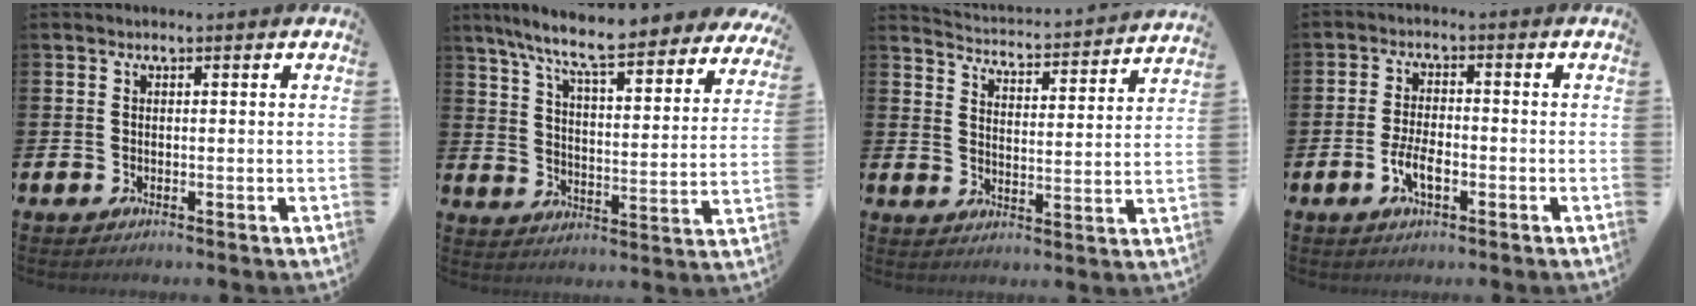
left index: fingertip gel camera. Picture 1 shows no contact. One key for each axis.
{"total": 9.0, "fx": 8.2, "fy": 0.5, "fz": 3.8, "tx": -0.100, "ty": -0.063, "tz": 0.135}
{"total": 3.6, "fx": 3.6, "fy": 0.2, "fz": 0.2, "tx": -0.022, "ty": -0.044, "tz": 0.055}
{"total": 4.0, "fx": -1.3, "fy": 1.8, "fz": 3.4, "tx": -0.058, "ty": 0.001, "tz": -0.026}